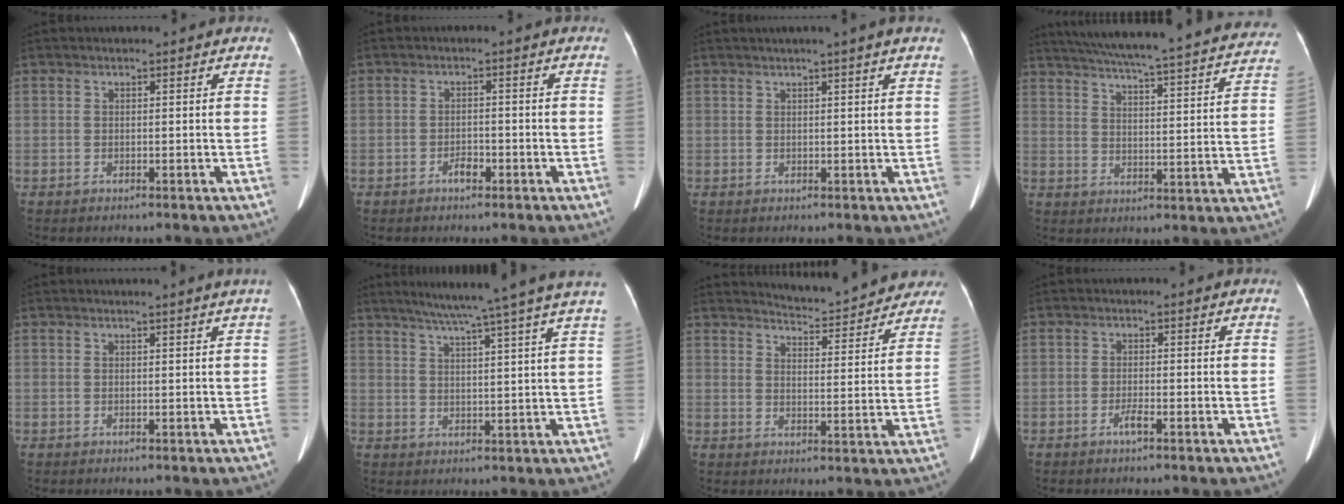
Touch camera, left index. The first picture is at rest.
{"total": 1.9, "force": [-1.4, 0.8, 1.0], "torque": [-0.019, 0.001, -0.022]}
{"total": 3.1, "force": [2.2, -0.9, 2.0], "torque": [-0.026, 0.010, 0.035]}
{"total": 32.3, "force": [29.2, 3.1, 13.6], "torque": [-0.222, -0.051, 0.359]}
{"total": 1.3, "force": [1.0, -0.5, 0.7], "torque": [-0.015, -0.005, 0.018]}
{"total": 15.6, "force": [12.6, -2.2, 8.8], "torque": [-0.138, -0.009, 0.157]}
{"total": 12.3, "force": [11.9, 1.8, 2.8], "torque": [-0.030, -0.012, 0.141]}
{"total": 1.5, "force": [-1.1, 0.0, 1.0], "torque": [-0.027, -0.004, -0.020]}